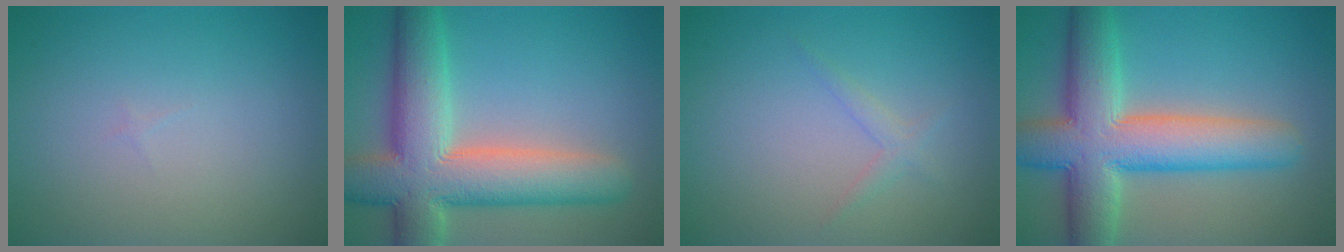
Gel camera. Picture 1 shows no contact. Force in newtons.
{"total": 10.9, "press": 10.9, "slide": 1.1}
{"total": 1.1, "press": 1.1, "slide": 0.1}
{"total": 10.0, "press": 10.0, "slide": 0.6}